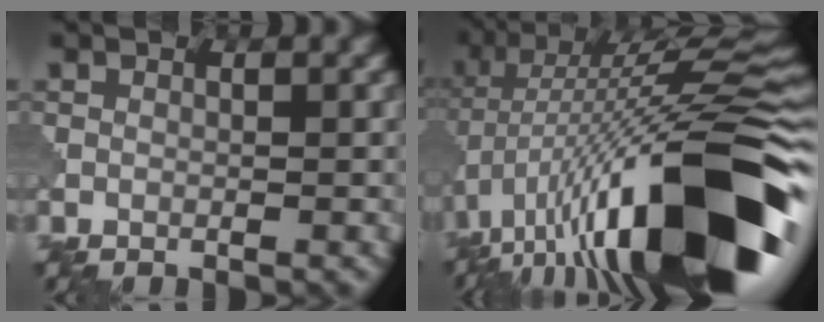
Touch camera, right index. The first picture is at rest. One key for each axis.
{"total": 17.3, "fx": -5.0, "fy": 5.5, "fz": 15.6, "tx": -0.247, "ty": 0.034, "tz": -0.092}